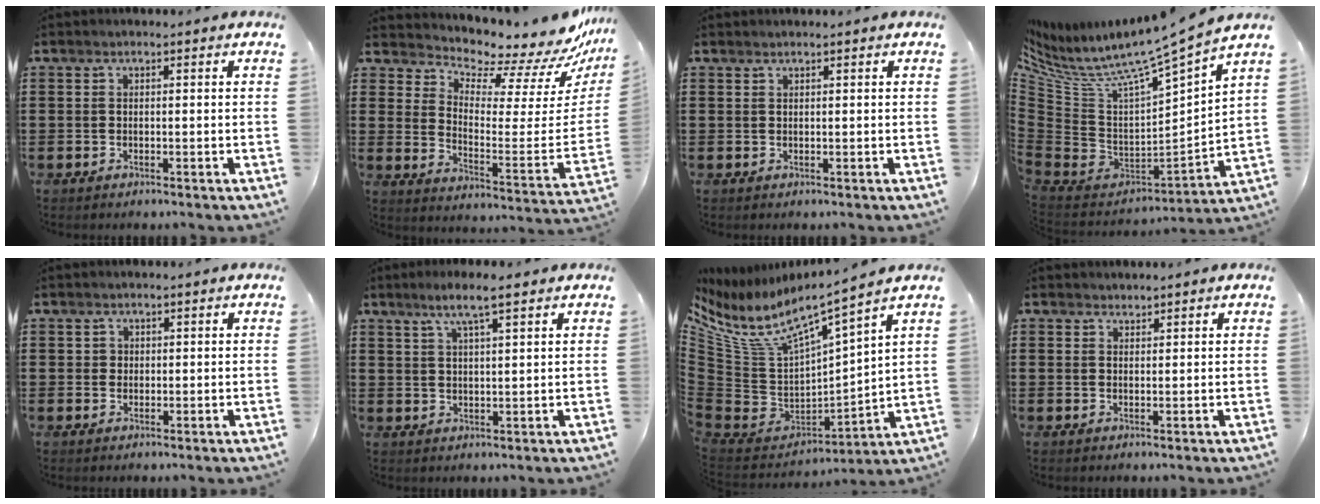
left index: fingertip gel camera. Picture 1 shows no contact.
{"total": 6.2, "force": [5.8, 1.3, 1.6], "torque": [-0.051, -0.068, 0.093]}
{"total": 0.6, "force": [0.5, -0.1, 0.2], "torque": [-0.005, -0.001, 0.011]}
{"total": 8.4, "force": [7.2, 0.1, 4.4], "torque": [-0.110, -0.069, 0.109]}
{"total": 1.1, "force": [0.5, 1.0, 0.2], "torque": [-0.006, 0.005, 0.011]}
{"total": 4.6, "force": [3.0, 0.3, 3.5], "torque": [-0.075, 0.005, 0.051]}
{"total": 8.4, "force": [5.4, 2.7, 5.8], "torque": [-0.148, -0.048, 0.083]}
{"total": 1.2, "force": [1.2, 0.1, -0.2], "torque": [0.000, -0.001, 0.025]}